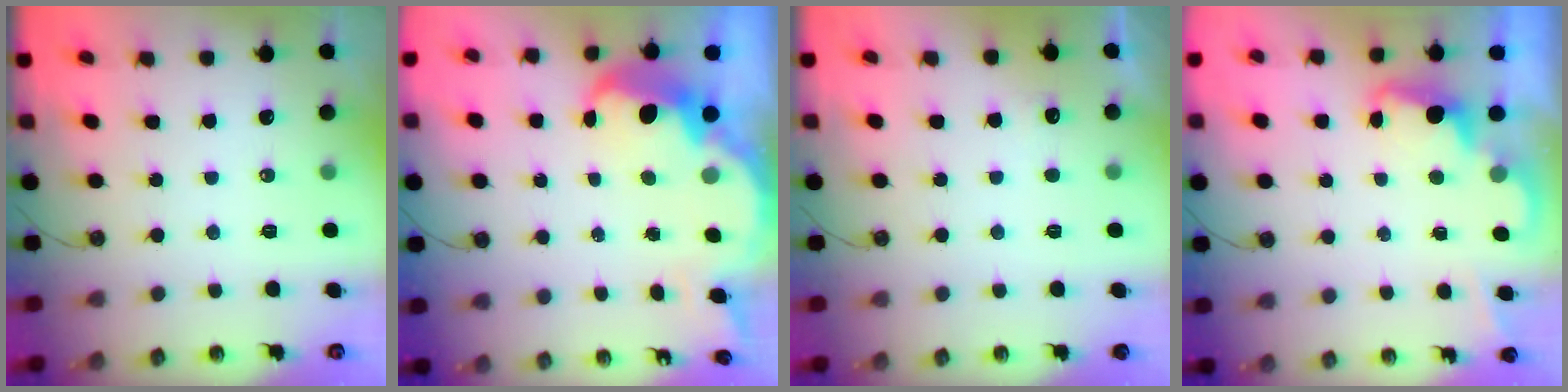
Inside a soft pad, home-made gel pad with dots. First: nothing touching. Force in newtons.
{"total": 8.1, "press": 8.0, "slide": 0.5}
{"total": 2.6, "press": 2.4, "slide": 1.0}
{"total": 2.5, "press": 2.5, "slide": 0.5}